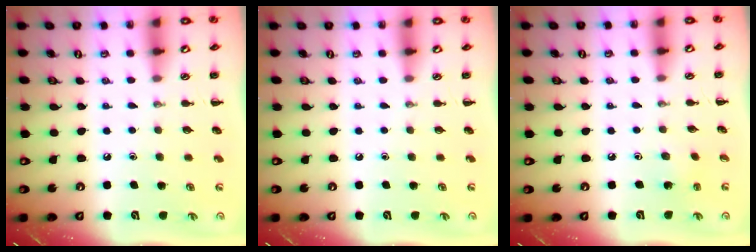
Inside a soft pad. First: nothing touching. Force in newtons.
{"total": 0.0}
{"total": 2.4, "press": 2.3, "slide": 0.6}